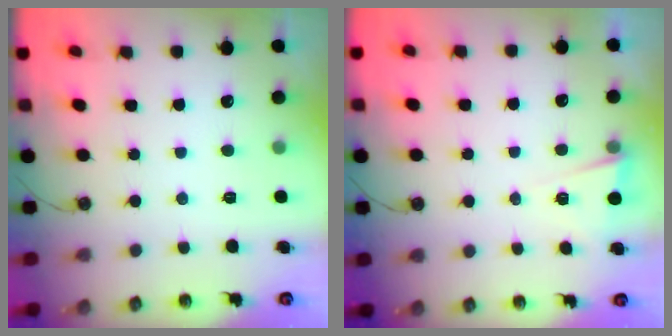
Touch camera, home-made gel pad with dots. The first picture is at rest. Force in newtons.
{"total": 2.9, "press": 2.6, "slide": 1.3}